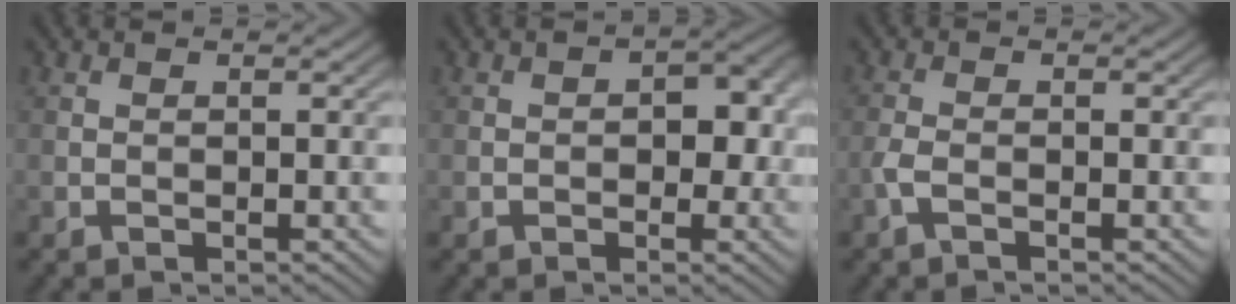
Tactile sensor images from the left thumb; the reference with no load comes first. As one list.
[{"total": 4.0, "force": [-0.1, 2.7, 2.9], "torque": [-0.038, -0.006, -0.002]}, {"total": 1.7, "force": [-0.9, 0.5, 1.3], "torque": [-0.033, 0.001, -0.025]}]